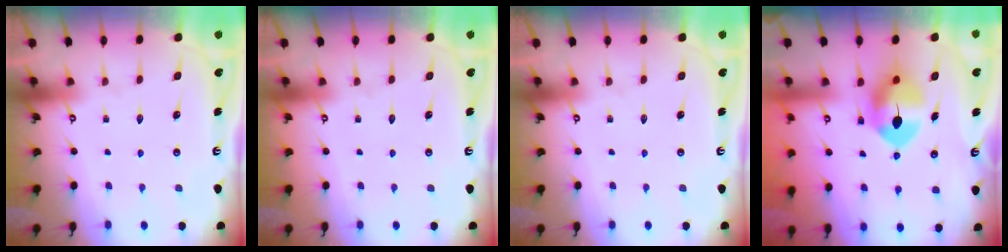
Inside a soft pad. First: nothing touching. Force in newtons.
{"total": 0.0}
{"total": 0.0}
{"total": 10.5, "press": 10.4, "slide": 1.5}